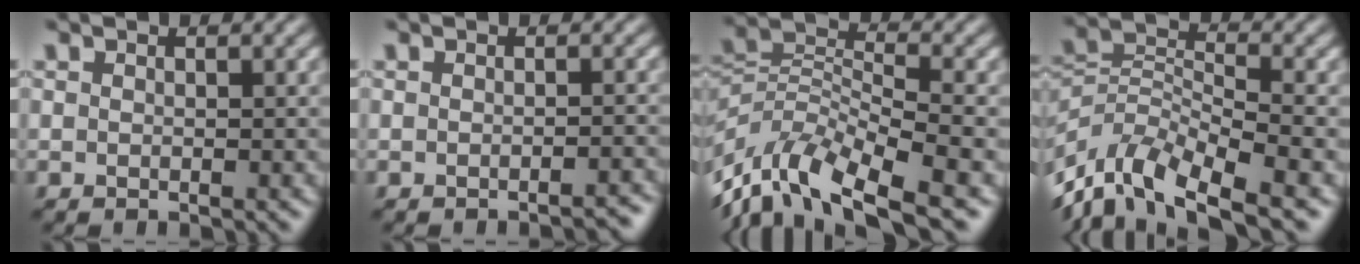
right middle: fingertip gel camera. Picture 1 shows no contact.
{"total": 2.2, "force": [-2.0, 0.4, 1.0], "torque": [-0.004, 0.009, -0.023]}
{"total": 9.1, "force": [-4.4, 3.6, 7.1], "torque": [-0.134, 0.004, -0.089]}
{"total": 8.5, "force": [-4.7, 3.6, 6.1], "torque": [-0.117, -0.001, -0.093]}